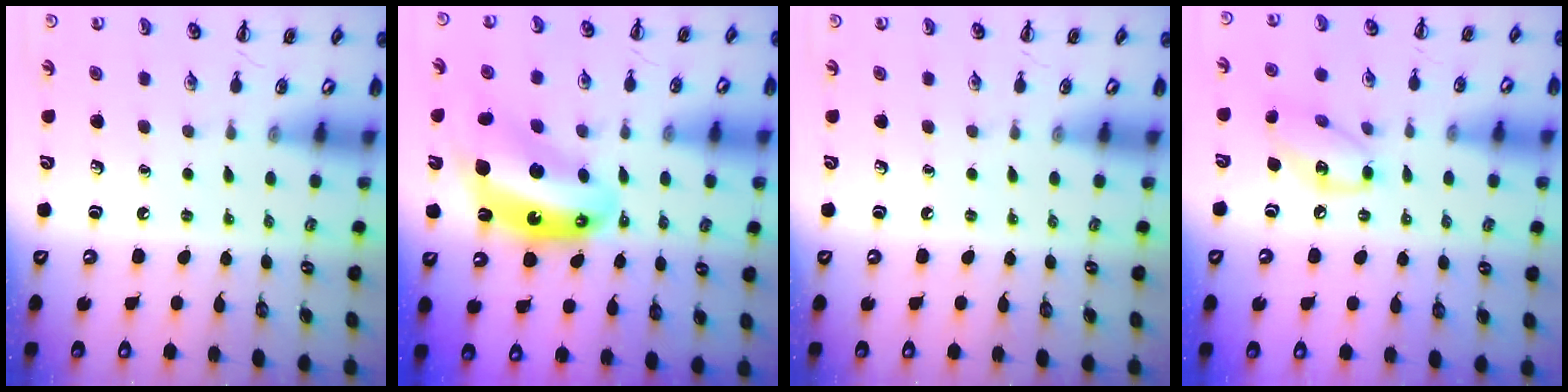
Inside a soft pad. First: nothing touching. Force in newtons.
{"total": 12.4, "press": 11.9, "slide": 3.2}
{"total": 0.0}
{"total": 11.1, "press": 11.0, "slide": 1.2}